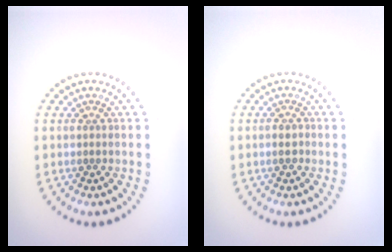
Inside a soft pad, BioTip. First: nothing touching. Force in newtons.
{"total": 1.1, "press": 1.0, "slide": 0.5}